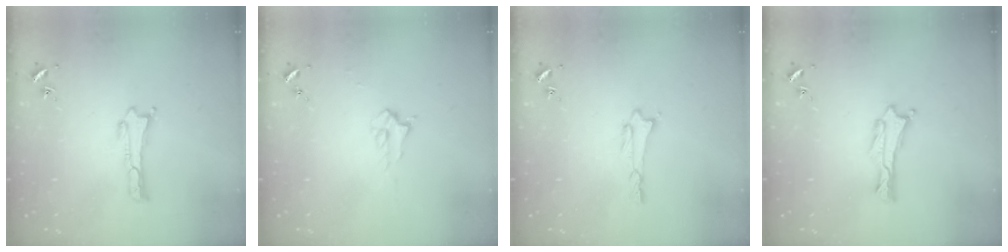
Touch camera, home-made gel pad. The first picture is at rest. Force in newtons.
{"total": 2.2, "press": 2.2, "slide": 0.4}
{"total": 0.8, "press": 0.8, "slide": 0.1}
{"total": 0.0}